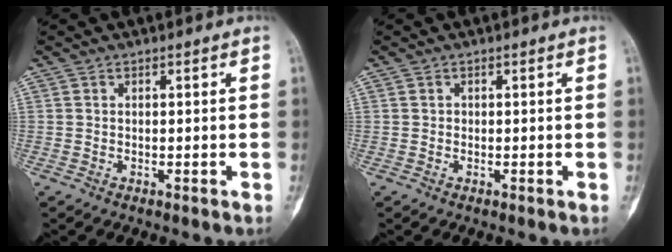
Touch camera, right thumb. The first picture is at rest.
{"total": 0.5, "force": [0.1, 0.5, 0.1], "torque": [0.005, 0.002, 0.002]}